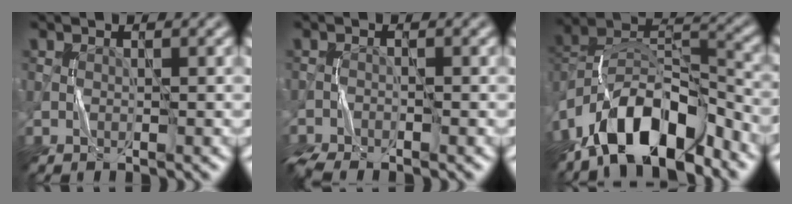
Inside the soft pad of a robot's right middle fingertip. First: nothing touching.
{"total": 2.8, "force": [-2.6, 0.2, 1.0], "torque": [-0.037, -0.012, -0.054]}
{"total": 11.6, "force": [-7.9, 4.5, 7.2], "torque": [-0.119, 0.012, -0.158]}